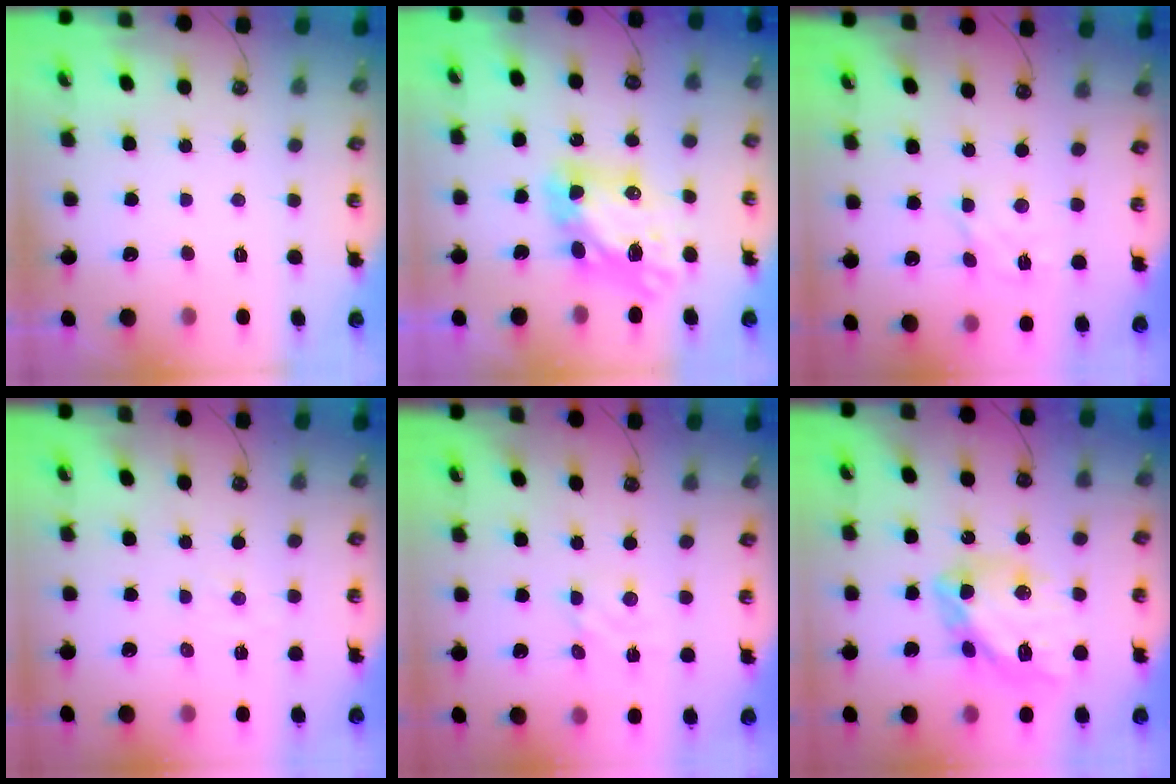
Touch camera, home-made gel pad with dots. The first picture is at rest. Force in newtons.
{"total": 9.8, "press": 9.7, "slide": 1.1}
{"total": 4.2, "press": 4.2, "slide": 0.3}
{"total": 1.9, "press": 1.9, "slide": 0.3}
{"total": 2.5, "press": 2.5, "slide": 0.3}
{"total": 16.8, "press": 16.8, "slide": 1.6}